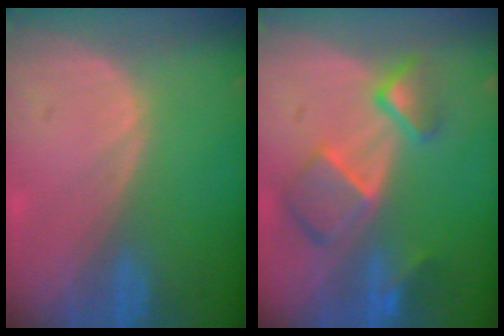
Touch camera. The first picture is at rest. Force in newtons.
{"total": 7.9, "press": 6.8, "slide": 4.1}